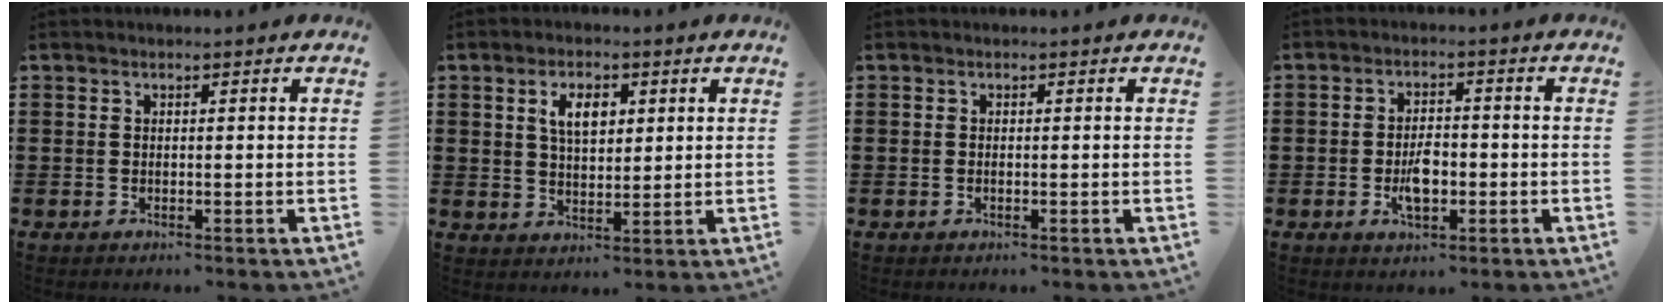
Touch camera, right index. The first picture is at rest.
{"total": 4.6, "force": [1.6, 2.5, 3.6], "torque": [-0.071, 0.008, 0.024]}
{"total": 0.0}
{"total": 4.5, "force": [-1.1, 2.3, 3.8], "torque": [-0.080, 0.001, -0.023]}